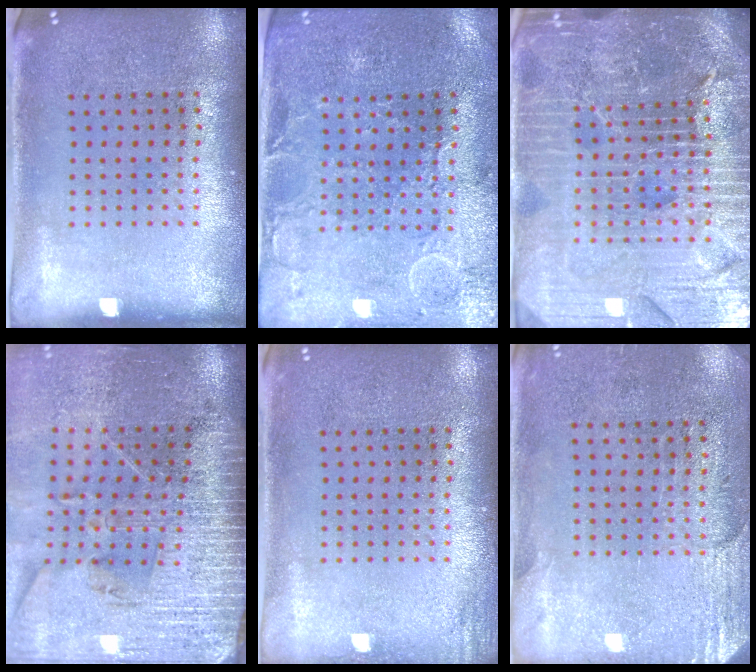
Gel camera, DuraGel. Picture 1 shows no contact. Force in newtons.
{"total": 0.6, "press": 0.3, "slide": 0.5}
{"total": 6.1, "press": 5.4, "slide": 2.8}
{"total": 3.8, "press": 3.4, "slide": 1.8}
{"total": 1.2, "press": 1.2, "slide": 0.3}
{"total": 2.8, "press": 2.5, "slide": 1.2}